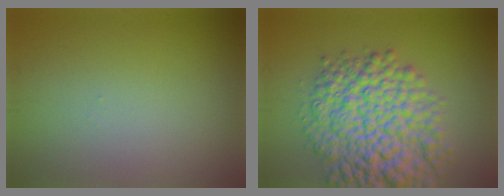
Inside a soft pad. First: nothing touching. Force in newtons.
{"total": 10.8, "press": 10.8, "slide": 0.3}